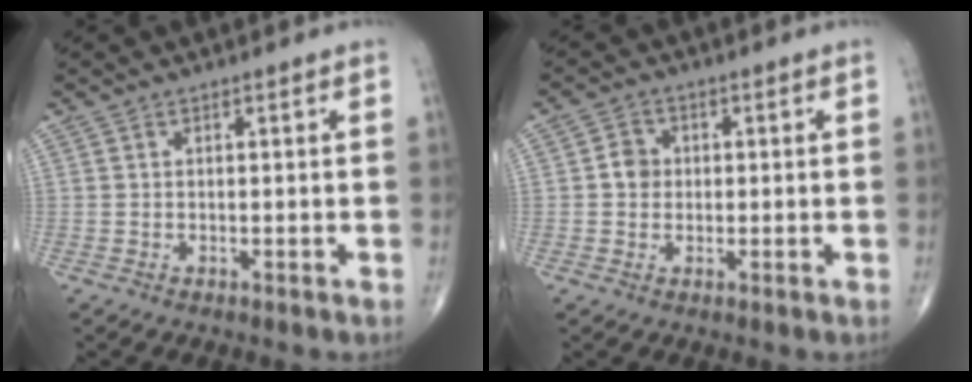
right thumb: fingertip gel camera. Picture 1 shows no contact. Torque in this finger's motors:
{"motor_torque": [0.30, 0.47, 0.37, 0.09, 0.05]}